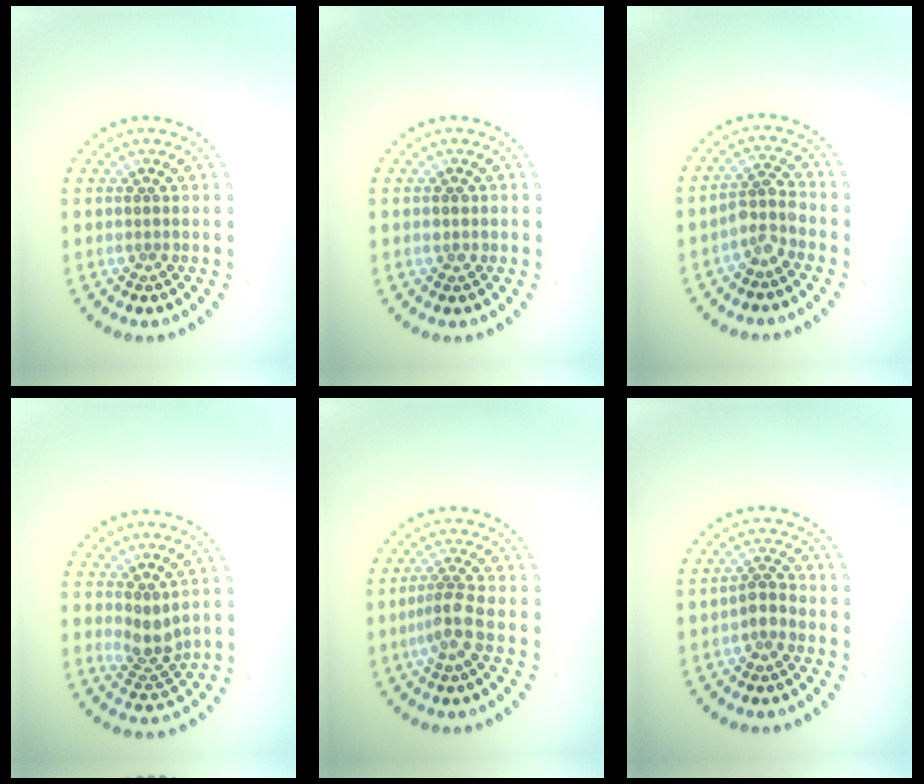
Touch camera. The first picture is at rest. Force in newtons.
{"total": 1.1, "press": 1.1, "slide": 0.1}
{"total": 2.4, "press": 1.8, "slide": 1.6}
{"total": 2.4, "press": 2.0, "slide": 1.4}
{"total": 2.5, "press": 1.9, "slide": 1.7}
{"total": 1.7, "press": 1.4, "slide": 1.0}